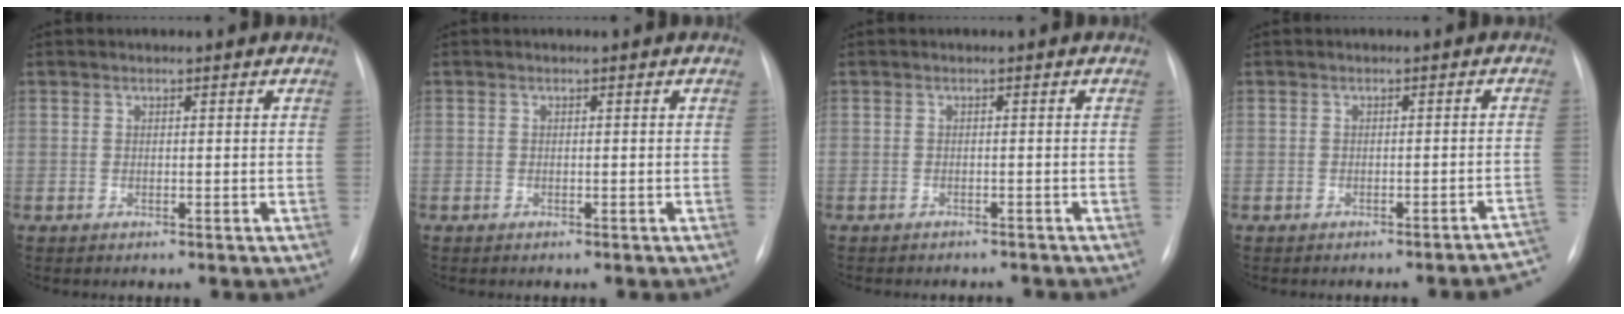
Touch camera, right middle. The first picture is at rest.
{"total": 0.0}
{"total": 5.7, "force": [-5.1, 1.9, 1.6], "torque": [-0.015, 0.003, -0.058]}
{"total": 6.4, "force": [-6.0, 0.0, 2.4], "torque": [-0.003, 0.011, -0.063]}